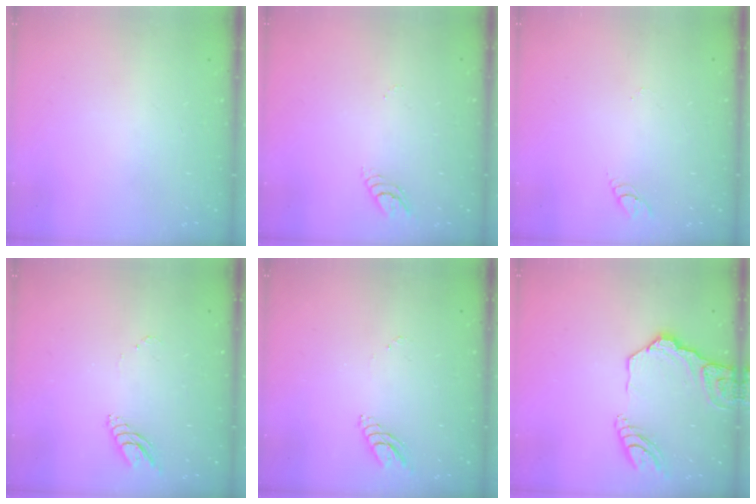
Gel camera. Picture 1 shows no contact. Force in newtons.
{"total": 3.8, "press": 3.8, "slide": 0.6}
{"total": 3.1, "press": 3.1, "slide": 0.3}
{"total": 6.2, "press": 6.2, "slide": 0.5}
{"total": 5.8, "press": 5.8, "slide": 0.4}
{"total": 15.4, "press": 15.3, "slide": 1.8}